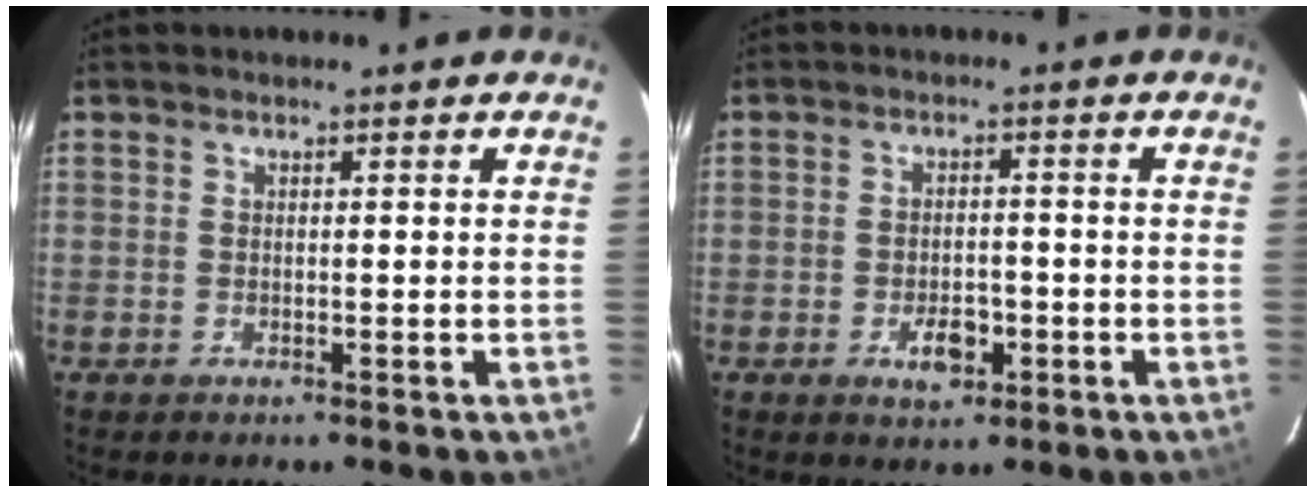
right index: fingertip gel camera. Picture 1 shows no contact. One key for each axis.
{"total": 5.1, "fx": -2.1, "fy": 2.8, "fz": 3.7, "tx": -0.069, "ty": -0.001, "tz": -0.029}